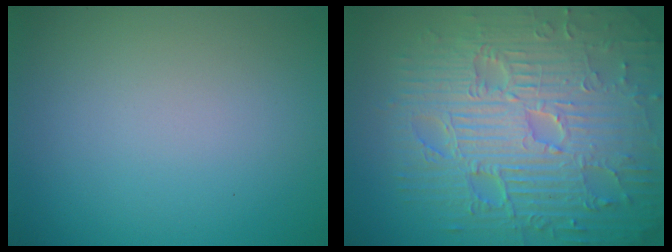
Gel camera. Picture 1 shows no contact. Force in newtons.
{"total": 12.0, "press": 7.8, "slide": 9.1}